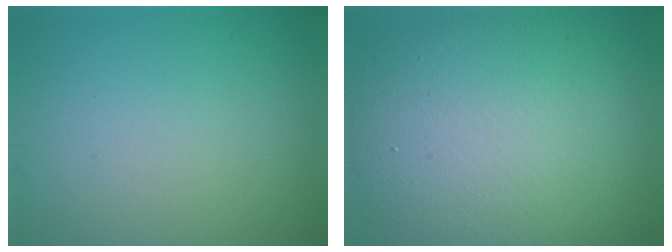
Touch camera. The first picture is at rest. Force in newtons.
{"total": 14.4, "press": 14.4, "slide": 0.7}